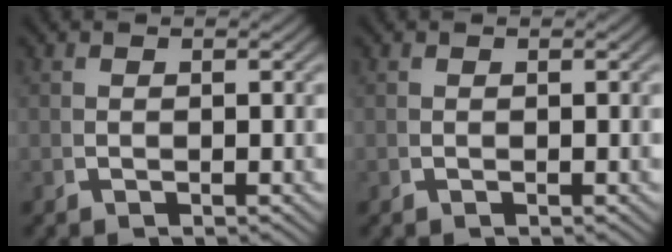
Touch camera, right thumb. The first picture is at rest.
{"total": 0.0}